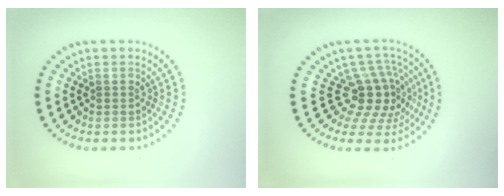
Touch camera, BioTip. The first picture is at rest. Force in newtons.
{"total": 4.7, "press": 3.4, "slide": 3.2}